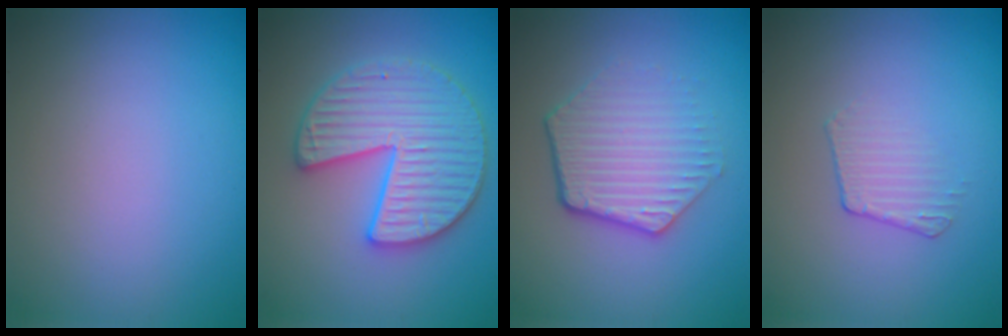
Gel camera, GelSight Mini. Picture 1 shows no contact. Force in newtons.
{"total": 5.9, "press": 5.8, "slide": 0.9}
{"total": 4.5, "press": 3.2, "slide": 3.1}
{"total": 1.5, "press": 0.7, "slide": 1.4}